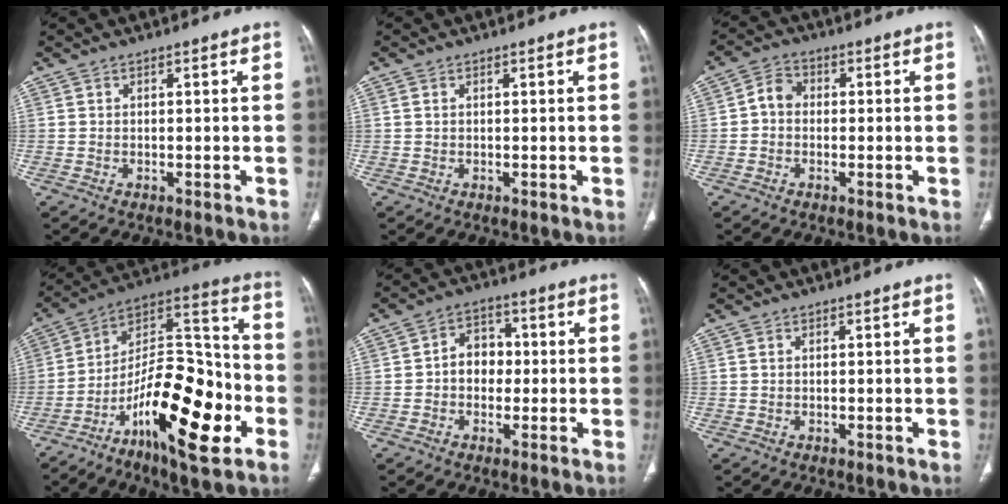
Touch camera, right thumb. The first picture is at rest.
{"total": 0.8, "force": [0.2, 0.6, 0.6], "torque": [-0.016, 0.003, 0.005]}
{"total": 3.9, "force": [-0.3, 3.2, 2.2], "torque": [-0.029, 0.012, -0.016]}
{"total": 24.0, "force": [-9.8, 8.8, 20.0], "torque": [-0.308, 0.063, -0.158]}
{"total": 6.3, "force": [-0.4, 5.1, 3.7], "torque": [-0.028, 0.020, -0.016]}
{"total": 0.6, "force": [0.1, 0.4, 0.4], "torque": [-0.011, 0.002, 0.003]}